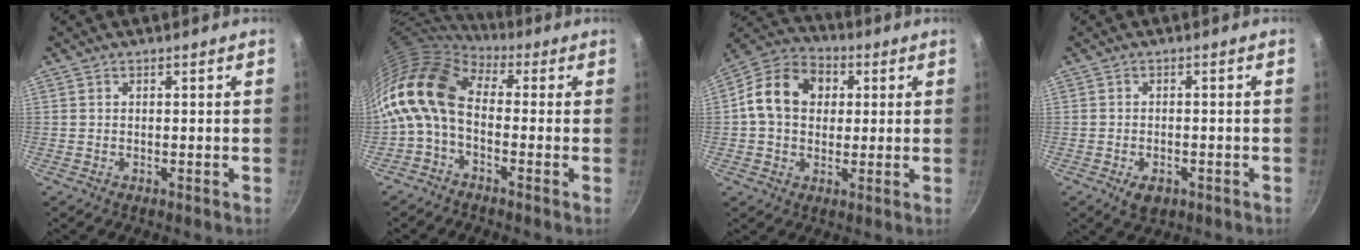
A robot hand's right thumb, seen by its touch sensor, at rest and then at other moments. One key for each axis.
{"total": 11.9, "fx": -0.5, "fy": 7.6, "fz": 9.2, "tx": -0.168, "ty": 0.023, "tz": -0.029}
{"total": 13.2, "fx": 2.0, "fy": 10.4, "fz": 7.8, "tx": -0.111, "ty": 0.022, "tz": 0.013}
{"total": 4.1, "fx": -1.9, "fy": 2.5, "fz": 2.7, "tx": -0.040, "ty": 0.009, "tz": -0.023}